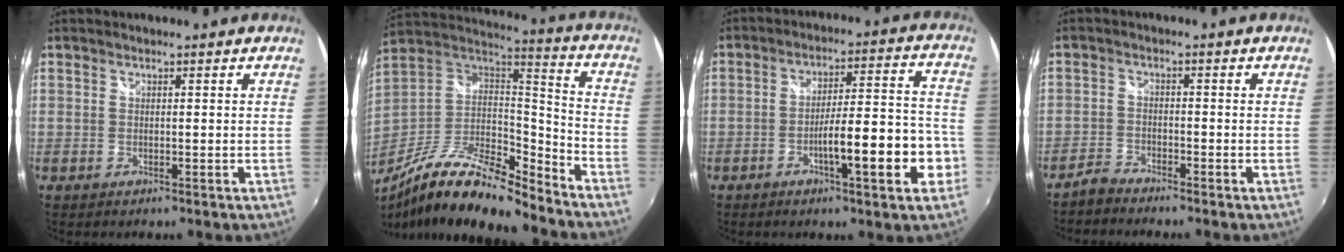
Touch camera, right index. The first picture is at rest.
{"total": 21.4, "force": [-15.8, 5.3, 13.5], "torque": [-0.252, -0.027, -0.287]}
{"total": 13.0, "force": [-5.0, 1.9, 11.8], "torque": [-0.182, 0.006, -0.070]}
{"total": 3.0, "force": [-2.9, 0.7, 0.4], "torque": [-0.019, -0.003, -0.061]}